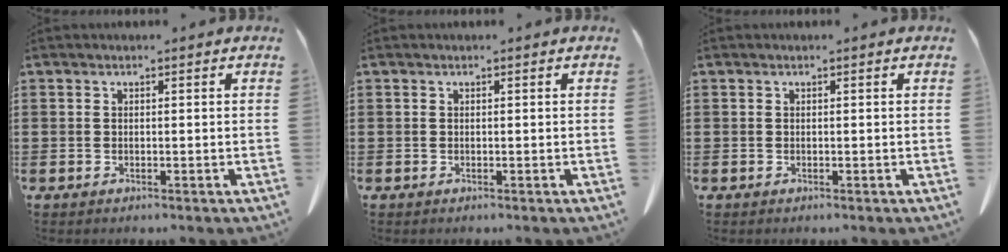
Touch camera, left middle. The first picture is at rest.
{"total": 0.0}
{"total": 0.0}